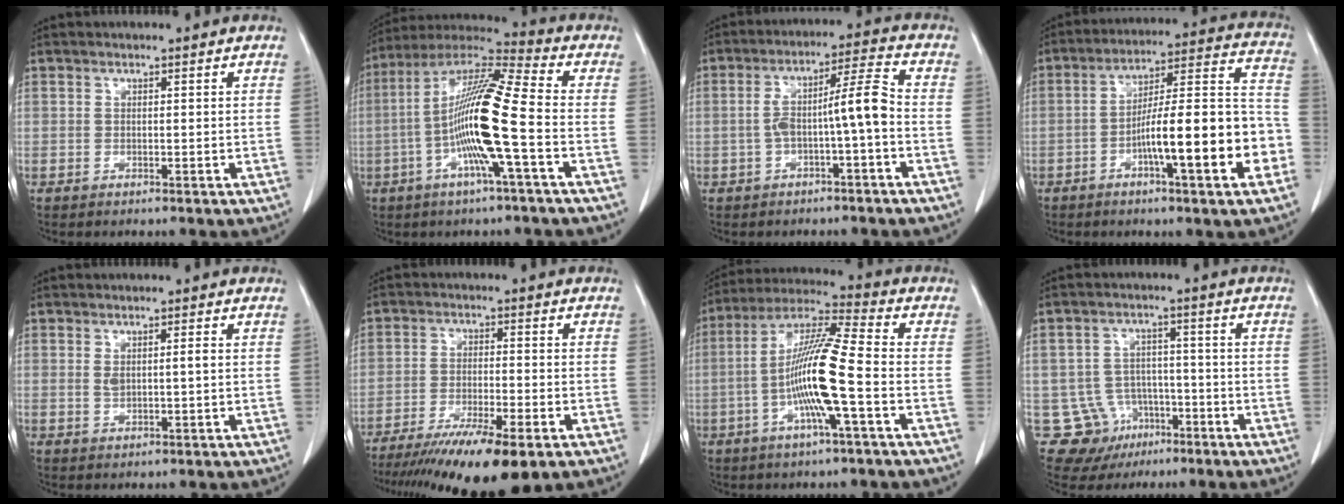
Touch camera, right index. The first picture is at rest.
{"total": 15.2, "force": [-3.1, -0.1, 14.8], "torque": [-0.285, 0.008, -0.069]}
{"total": 7.4, "force": [-1.4, 0.3, 7.3], "torque": [-0.126, 0.032, -0.019]}
{"total": 17.4, "force": [-5.6, 2.0, 16.4], "torque": [-0.230, 0.023, -0.080]}
{"total": 2.0, "force": [0.5, 0.4, 1.9], "torque": [-0.036, 0.007, 0.016]}
{"total": 14.6, "force": [-10.4, 1.6, 10.1], "torque": [-0.155, -0.035, -0.169]}
{"total": 13.3, "force": [-2.9, 0.2, 13.0], "torque": [-0.250, 0.006, -0.062]}
{"total": 9.4, "force": [-4.3, 8.3, 0.9], "torque": [-0.023, 0.020, -0.051]}